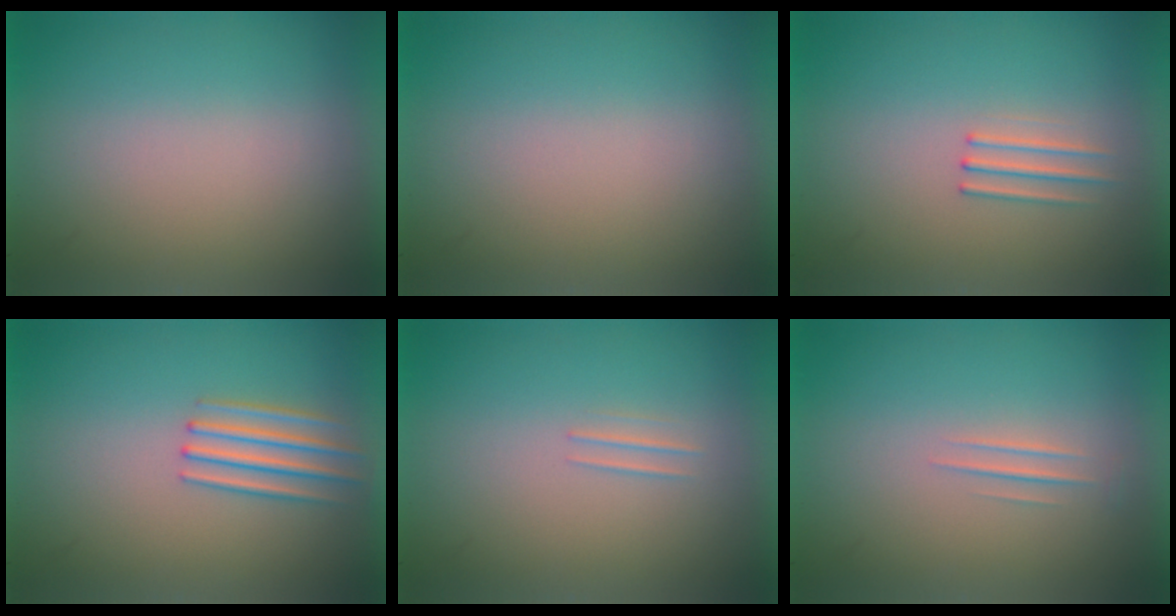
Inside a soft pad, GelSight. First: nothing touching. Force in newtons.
{"total": 0.0}
{"total": 1.1}
{"total": 2.1}
{"total": 1.1}
{"total": 1.1}